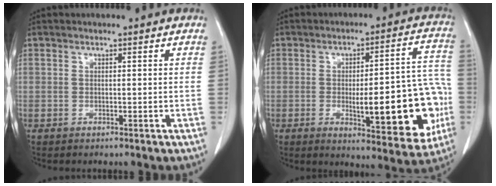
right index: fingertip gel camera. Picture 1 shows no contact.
{"total": 18.4, "force": [-3.8, 4.8, 17.4], "torque": [-0.173, 0.025, -0.032]}